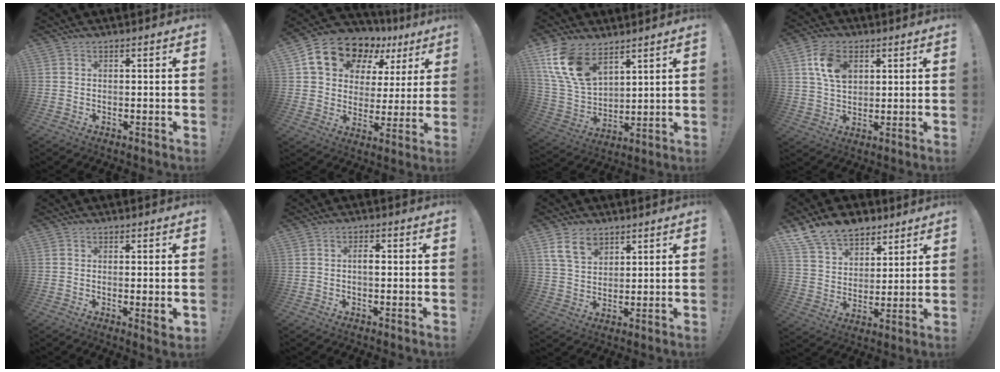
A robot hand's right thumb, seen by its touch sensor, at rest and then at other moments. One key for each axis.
{"total": 15.9, "fx": 10.0, "fy": 9.6, "fz": 7.6, "tx": -0.127, "ty": -0.059, "tz": 0.188}
{"total": 15.5, "fx": 9.2, "fy": 8.9, "fz": 8.7, "tx": -0.182, "ty": -0.049, "tz": 0.178}
{"total": 10.5, "fx": 4.0, "fy": 7.1, "fz": 6.6, "tx": -0.110, "ty": -0.002, "tz": 0.076}
{"total": 3.2, "fx": 0.0, "fy": 0.1, "fz": 3.2, "tx": -0.042, "ty": -0.009, "tz": 0.000}
{"total": 2.5, "fx": -0.5, "fy": 1.1, "fz": 2.3, "tx": -0.034, "ty": 0.006, "tz": -0.013}
{"total": 9.5, "fx": 5.9, "fy": 6.1, "fz": 4.3, "tx": -0.076, "ty": -0.022, "tz": 0.116}
{"total": 14.0, "fx": 10.5, "fy": 8.3, "fz": 4.0, "tx": -0.078, "ty": -0.073, "tz": 0.203}